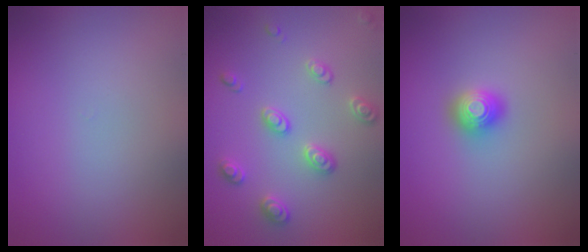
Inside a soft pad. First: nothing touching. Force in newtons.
{"total": 2.8, "press": 2.6, "slide": 1.1}
{"total": 2.0, "press": 2.0, "slide": 0.2}